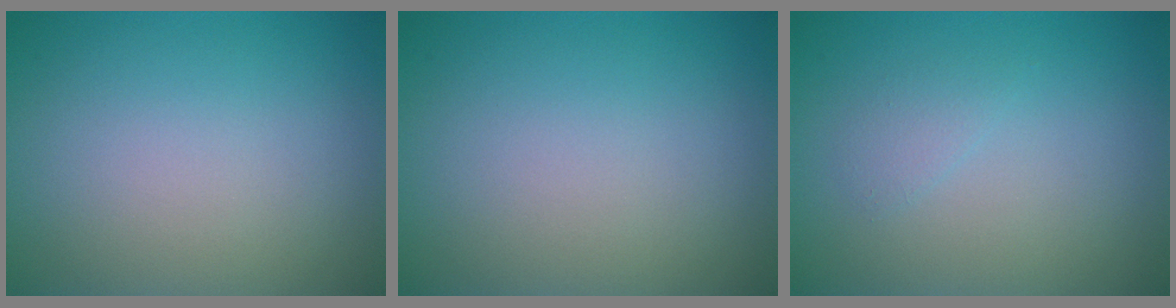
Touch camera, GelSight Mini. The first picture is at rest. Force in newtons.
{"total": 0.0}
{"total": 0.9, "press": 0.9, "slide": 0.1}